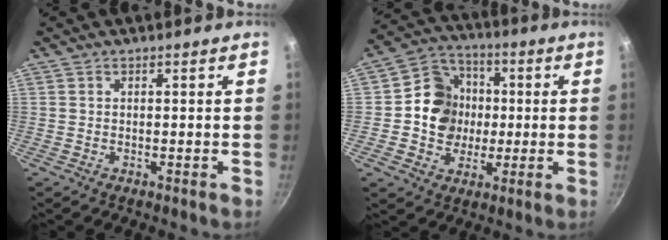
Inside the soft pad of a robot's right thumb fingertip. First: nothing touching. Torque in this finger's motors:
{"motor_torque": [-0.45, 0.81, 0.50, 0.34, 0.04]}